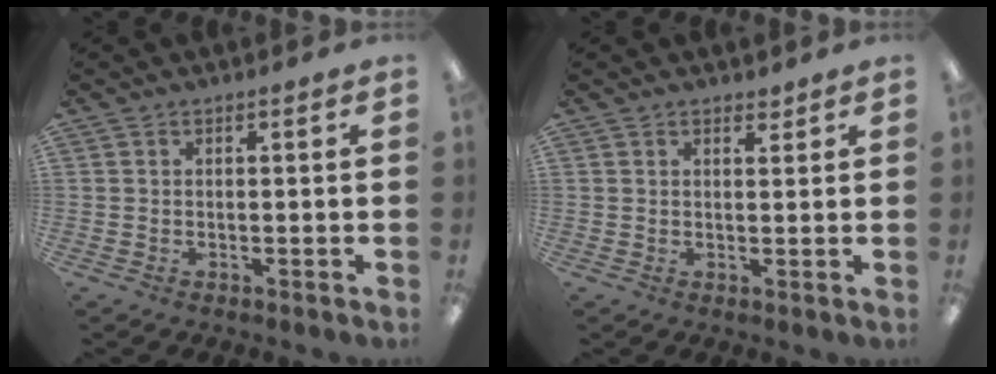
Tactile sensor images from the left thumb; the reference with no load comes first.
{"total": 1.7, "force": [1.5, 0.7, 0.5], "torque": [-0.003, -0.004, 0.026]}